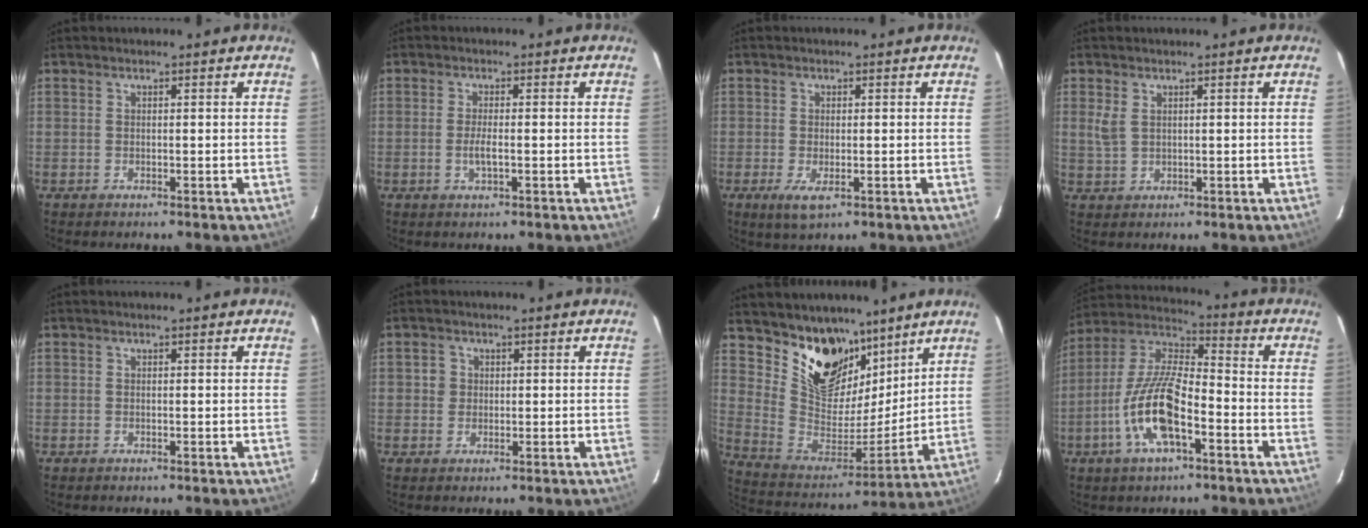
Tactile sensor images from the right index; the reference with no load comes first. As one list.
[{"total": 2.6, "force": [-0.7, 0.4, 2.4], "torque": [-0.047, -0.004, -0.013]}, {"total": 3.8, "force": [-1.3, 1.5, 3.2], "torque": [-0.065, -0.013, -0.019]}, {"total": 2.7, "force": [1.1, 1.7, 1.9], "torque": [-0.037, 0.001, 0.024]}, {"total": 0.0}, {"total": 2.3, "force": [0.2, 2.3, 0.3], "torque": [-0.002, 0.006, -0.001]}, {"total": 17.6, "force": [12.1, 10.1, 7.8], "torque": [-0.169, -0.010, 0.230]}, {"total": 14.9, "force": [-6.0, 5.0, 12.7], "torque": [-0.265, -0.004, -0.120]}]